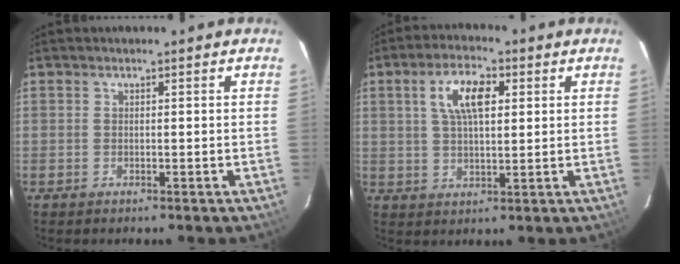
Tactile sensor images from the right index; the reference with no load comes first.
{"total": 8.1, "force": [2.7, 3.5, 6.8], "torque": [-0.126, 0.015, 0.049]}